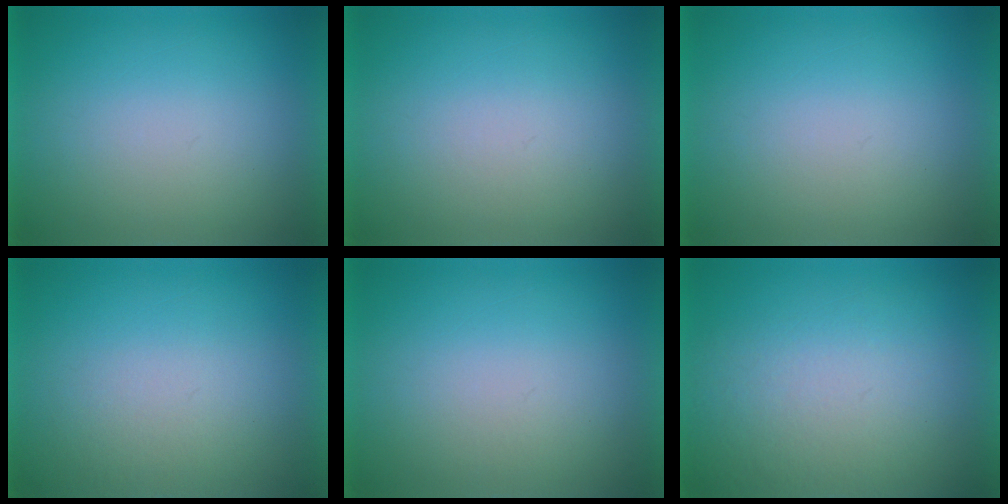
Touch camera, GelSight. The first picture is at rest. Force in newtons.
{"total": 1.2}
{"total": 0.0}
{"total": 3.4}
{"total": 1.2}
{"total": 5.9}